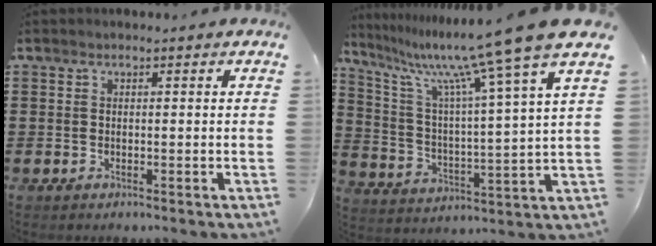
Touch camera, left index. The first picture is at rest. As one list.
[{"total": 13.0, "force": [10.6, -1.0, 7.5], "torque": [-0.171, -0.073, 0.162]}]